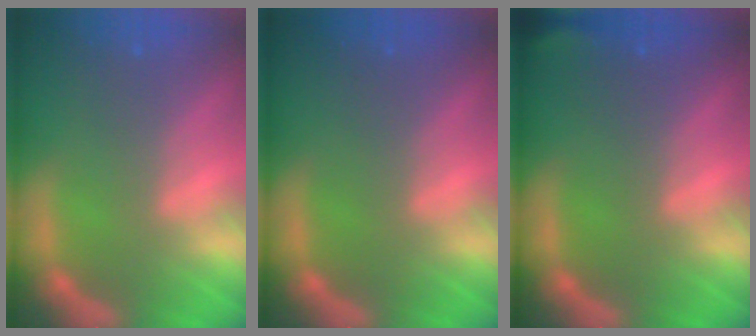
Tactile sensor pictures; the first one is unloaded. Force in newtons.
{"total": 0.0}
{"total": 1.9}